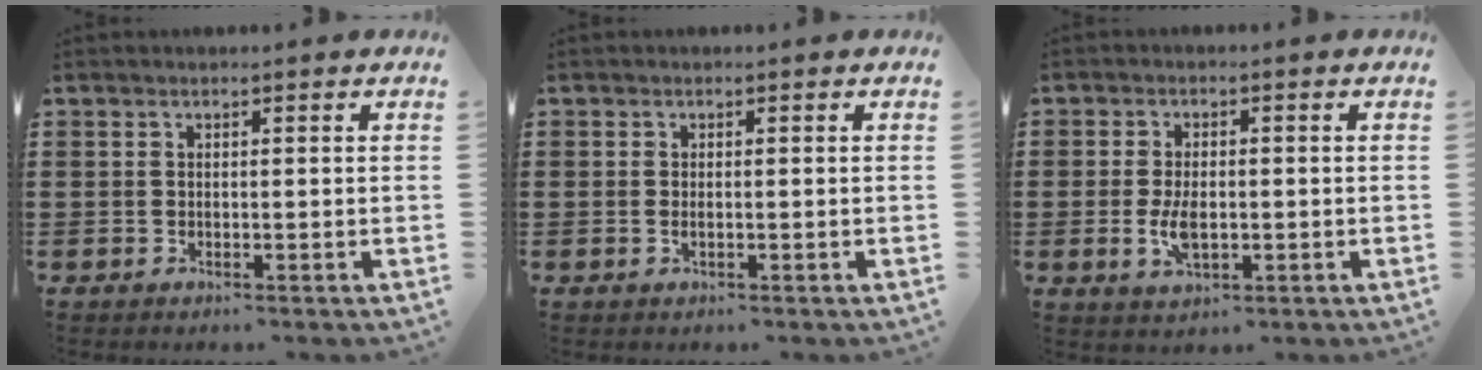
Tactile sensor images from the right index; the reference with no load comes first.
{"total": 0.6, "force": [-0.1, 0.1, 0.5], "torque": [-0.010, -0.002, 0.000]}
{"total": 4.5, "force": [-0.7, 2.3, 3.8], "torque": [-0.086, -0.003, -0.016]}